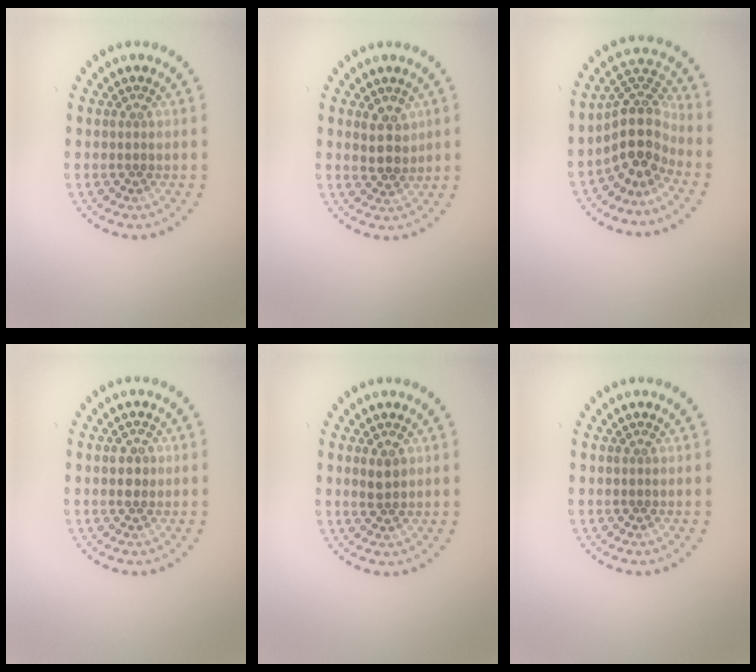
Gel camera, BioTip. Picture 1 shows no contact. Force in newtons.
{"total": 2.3, "press": 2.1, "slide": 0.8}
{"total": 4.7, "press": 3.6, "slide": 3.0}
{"total": 1.3, "press": 1.3, "slide": 0.1}
{"total": 1.5, "press": 1.5, "slide": 0.3}
{"total": 0.0}